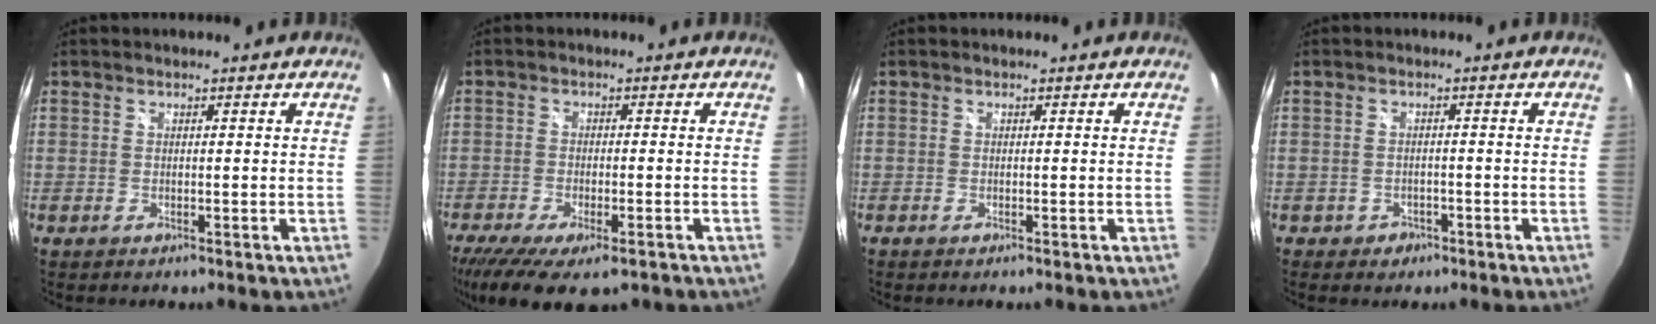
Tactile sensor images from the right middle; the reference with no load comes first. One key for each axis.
{"total": 12.9, "fx": -8.9, "fy": 4.6, "fz": 8.1, "tx": -0.177, "ty": -0.050, "tz": -0.143}
{"total": 0.0}
{"total": 2.3, "fx": -1.1, "fy": 1.9, "fz": 0.4, "tx": -0.013, "ty": 0.001, "tz": -0.013}